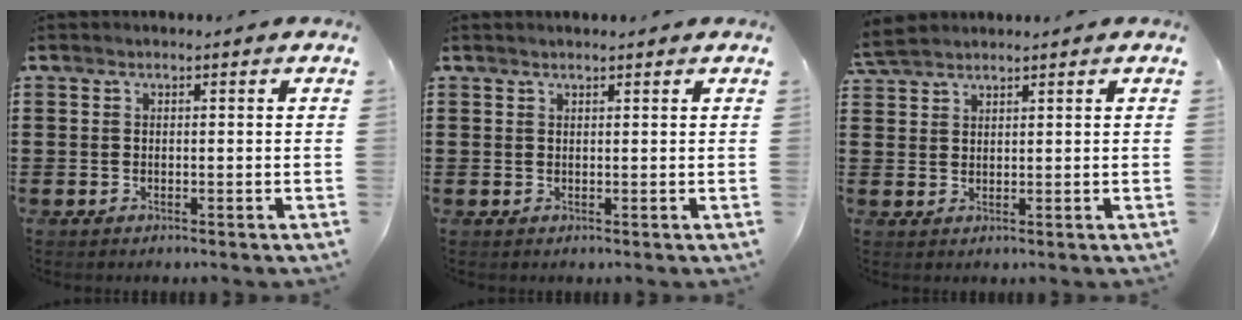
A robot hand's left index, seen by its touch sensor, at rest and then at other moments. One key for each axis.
{"total": 0.7, "fx": 0.6, "fy": 0.0, "fz": 0.3, "tx": -0.007, "ty": -0.001, "tz": 0.011}
{"total": 3.1, "fx": 2.8, "fy": 0.7, "fz": 1.0, "tx": -0.027, "ty": 0.002, "tz": 0.056}